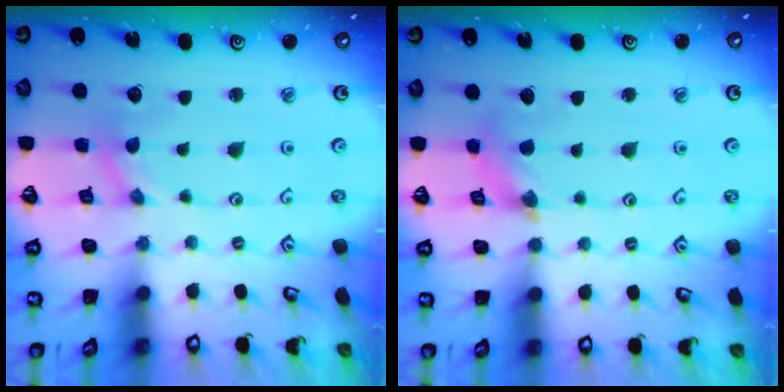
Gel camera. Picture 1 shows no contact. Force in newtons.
{"total": 3.2, "press": 3.2, "slide": 0.4}